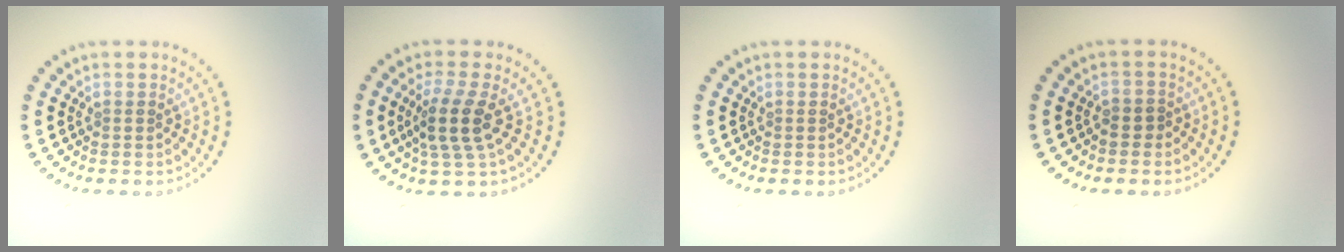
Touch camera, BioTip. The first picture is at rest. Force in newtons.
{"total": 3.6, "press": 2.9, "slide": 2.1}
{"total": 0.0}
{"total": 0.9, "press": 0.6, "slide": 0.7}